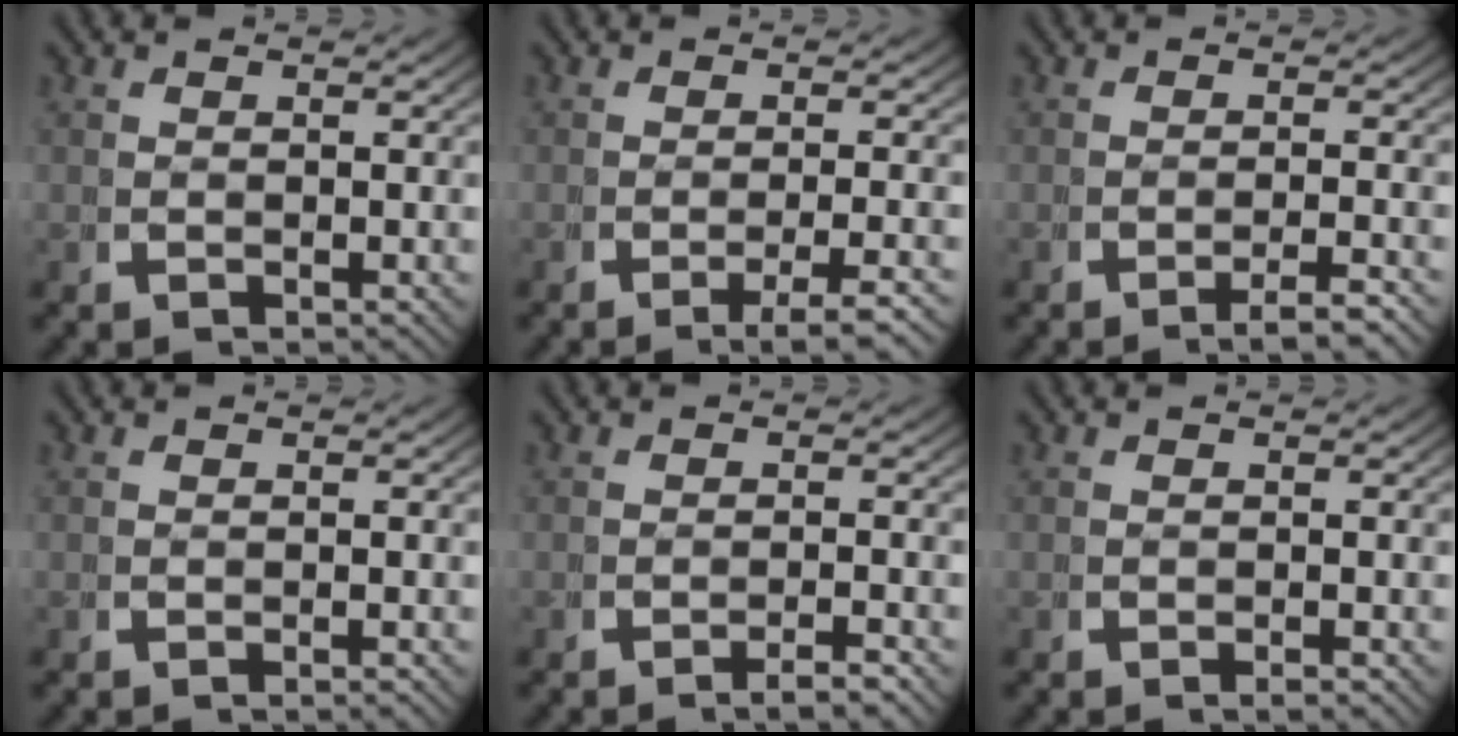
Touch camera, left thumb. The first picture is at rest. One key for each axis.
{"total": 3.0, "fx": -1.7, "fy": 0.4, "fz": 2.5, "tx": -0.042, "ty": 0.000, "tz": -0.029}
{"total": 2.4, "fx": -1.5, "fy": 0.1, "fz": 1.8, "tx": -0.029, "ty": 0.003, "tz": -0.030}
{"total": 0.6, "fx": -0.4, "fy": -0.1, "fz": 0.4, "tx": -0.004, "ty": 0.005, "tz": -0.008}
{"total": 1.6, "fx": -1.1, "fy": 0.0, "fz": 1.2, "tx": -0.017, "ty": 0.004, "tz": -0.024}
{"total": 0.6, "fx": -0.4, "fy": 0.0, "fz": 0.5, "tx": -0.007, "ty": 0.004, "tz": -0.010}